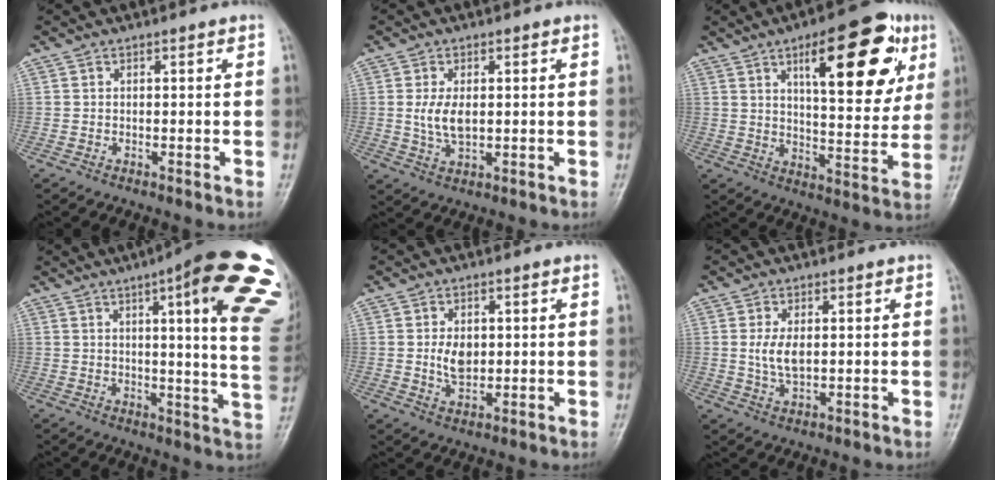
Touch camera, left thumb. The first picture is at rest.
{"total": 5.2, "force": [0.4, 2.8, 4.3], "torque": [-0.089, -0.006, 0.012]}
{"total": 18.3, "force": [7.8, 7.2, 14.9], "torque": [-0.152, -0.017, 0.103]}
{"total": 24.2, "force": [10.8, 4.1, 21.2], "torque": [-0.214, -0.024, 0.121]}
{"total": 4.8, "force": [0.5, 3.2, 3.6], "torque": [-0.051, -0.007, 0.012]}
{"total": 4.7, "force": [0.5, 2.5, 3.9], "torque": [-0.079, -0.007, 0.014]}